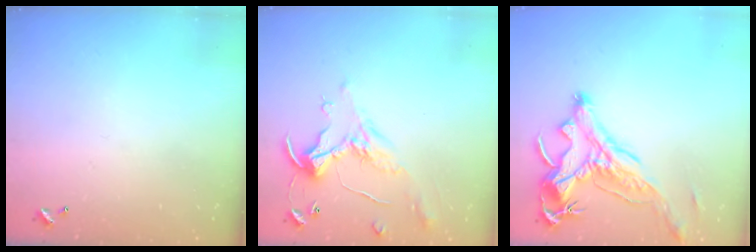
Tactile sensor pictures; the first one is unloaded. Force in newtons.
{"total": 1.1, "press": 0.8, "slide": 0.9}
{"total": 2.9, "press": 2.5, "slide": 1.3}